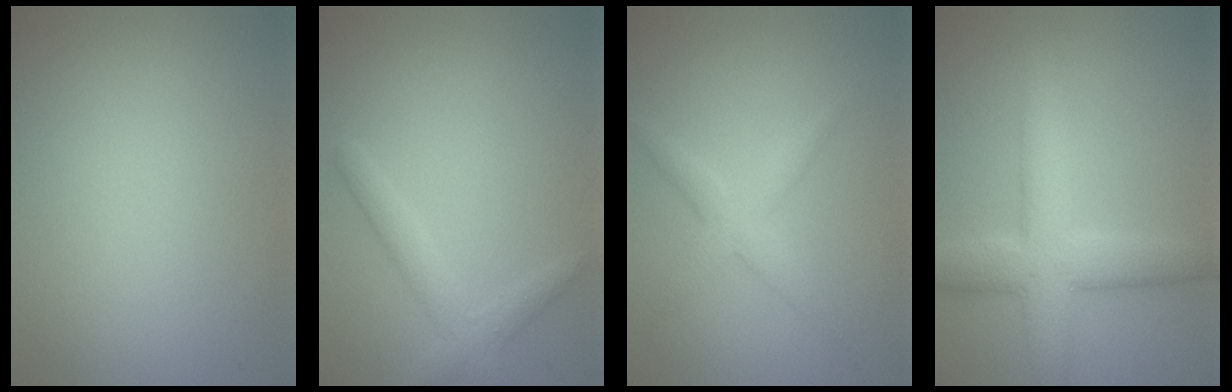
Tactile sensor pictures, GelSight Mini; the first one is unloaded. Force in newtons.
{"total": 2.4, "press": 2.4, "slide": 0.2}
{"total": 2.4, "press": 2.4, "slide": 0.1}
{"total": 6.8, "press": 6.8, "slide": 0.1}